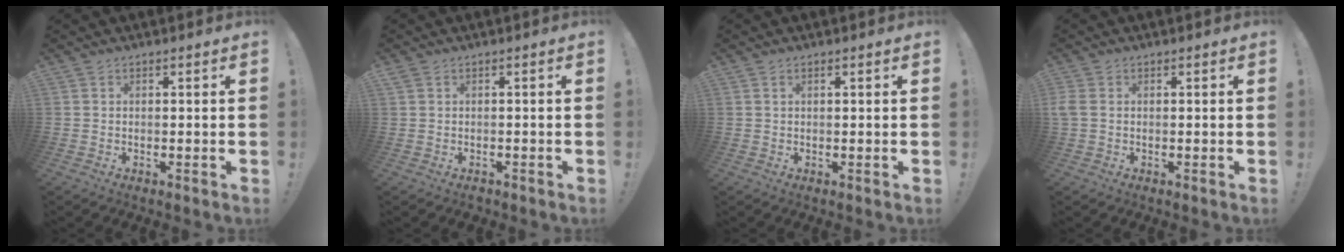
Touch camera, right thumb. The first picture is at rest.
{"total": 1.2, "force": [-0.1, 1.1, 0.4], "torque": [-0.006, -0.001, -0.001]}
{"total": 0.7, "force": [0.4, 0.2, 0.5], "torque": [-0.014, 0.003, 0.007]}
{"total": 2.8, "force": [0.2, 2.0, 2.0], "torque": [-0.047, 0.006, 0.006]}